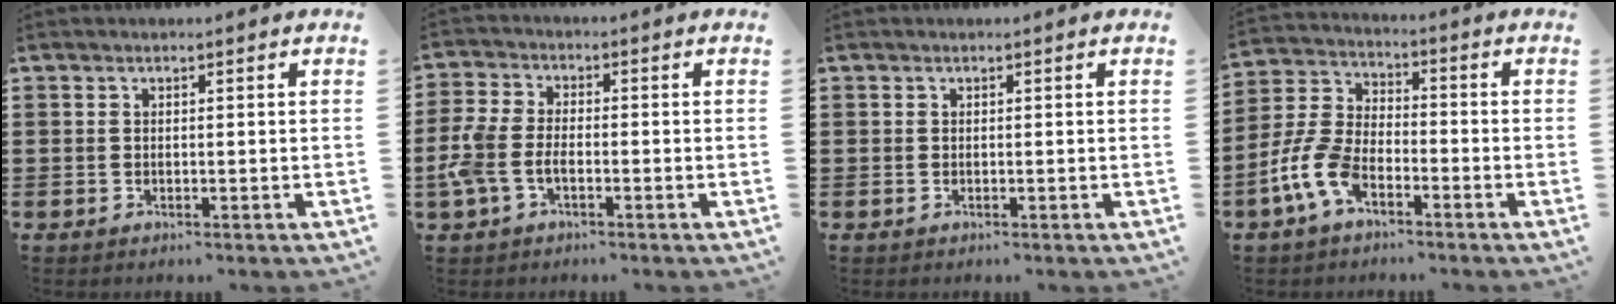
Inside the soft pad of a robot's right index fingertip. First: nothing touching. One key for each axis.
{"total": 5.1, "fx": -1.9, "fy": 2.7, "fz": 3.9, "tx": -0.102, "ty": -0.002, "tz": -0.044}
{"total": 0.0}
{"total": 7.7, "fx": -4.4, "fy": 3.7, "fz": 5.1, "tx": -0.144, "ty": -0.005, "tz": -0.091}